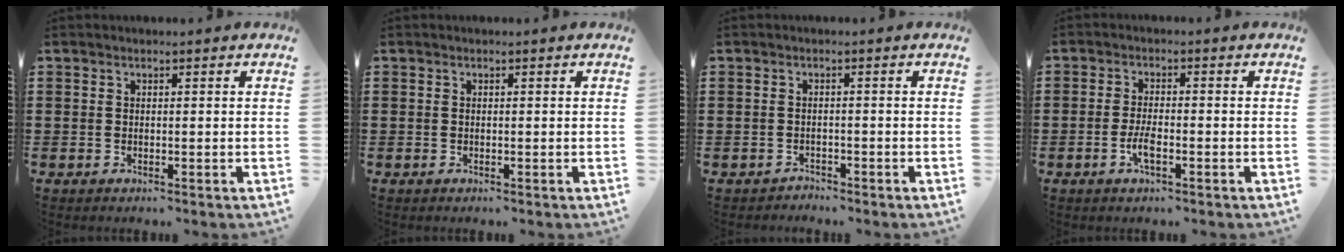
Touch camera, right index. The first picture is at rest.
{"total": 0.0}
{"total": 1.1, "force": [-1.1, 0.3, -0.1], "torque": [-0.002, 0.004, -0.025]}
{"total": 3.2, "force": [-1.3, 0.9, 2.8], "torque": [-0.063, -0.002, -0.027]}